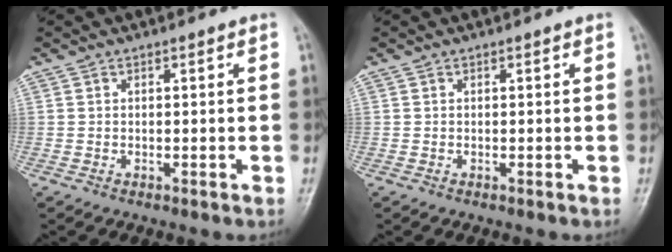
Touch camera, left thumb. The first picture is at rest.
{"total": 0.0}